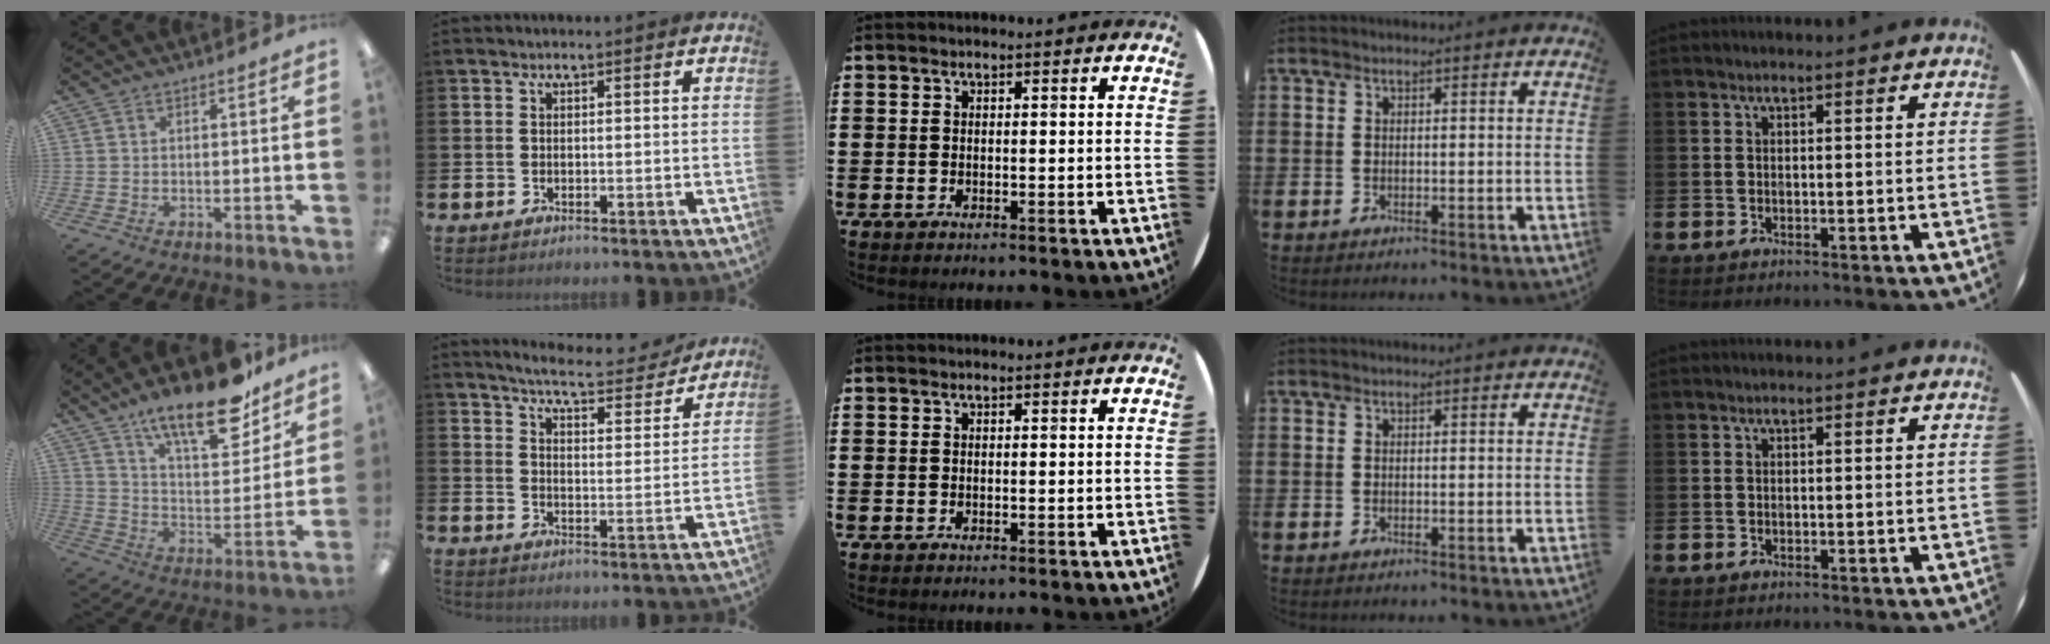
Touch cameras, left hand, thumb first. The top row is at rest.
{"thumb": {"total": 19.6, "force": [14.3, 6.7, 11.6], "torque": [-0.176, -0.085, 0.236]}, "index": {"total": 6.0, "force": [5.8, 0.5, 1.6], "torque": [-0.044, -0.042, 0.095]}}